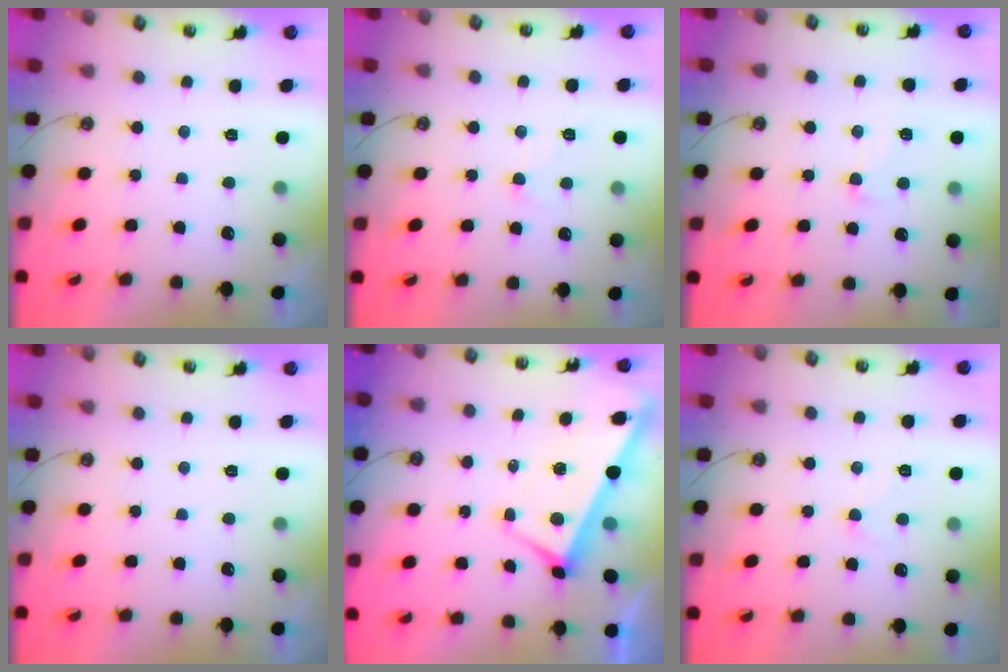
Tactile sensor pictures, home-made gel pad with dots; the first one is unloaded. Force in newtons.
{"total": 2.8, "press": 2.7, "slide": 0.6}
{"total": 2.0, "press": 1.7, "slide": 1.0}
{"total": 0.0}
{"total": 3.0, "press": 2.9, "slide": 0.9}
{"total": 2.8, "press": 2.7, "slide": 0.6}